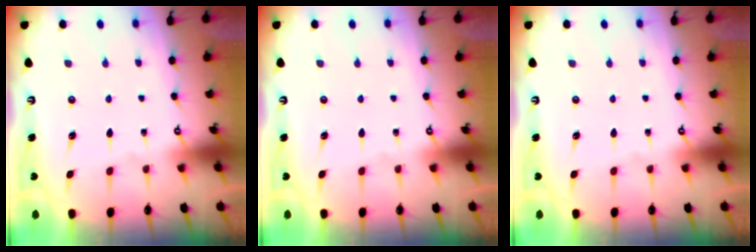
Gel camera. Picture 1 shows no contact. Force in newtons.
{"total": 0.0}
{"total": 0.0}